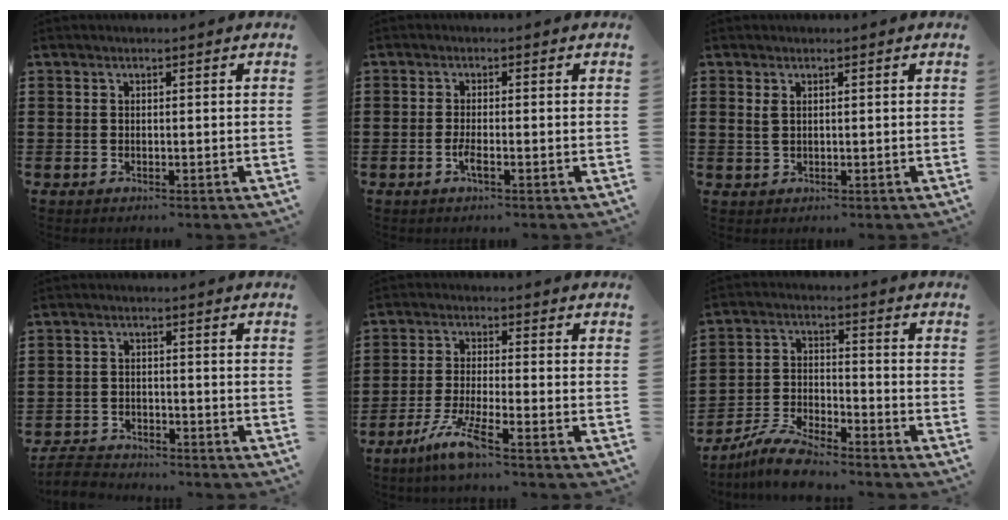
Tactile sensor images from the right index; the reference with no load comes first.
{"total": 2.0, "force": [-1.0, 0.2, 1.7], "torque": [-0.044, -0.007, -0.023]}
{"total": 1.1, "force": [0.6, 0.6, 0.7], "torque": [-0.017, 0.003, 0.011]}
{"total": 3.5, "force": [-3.5, 0.6, 0.1], "torque": [-0.014, 0.000, -0.076]}
{"total": 6.2, "force": [-4.3, 0.0, 4.5], "torque": [-0.105, -0.016, -0.083]}
{"total": 6.8, "force": [-6.3, 1.0, 2.2], "torque": [-0.053, 0.005, -0.123]}